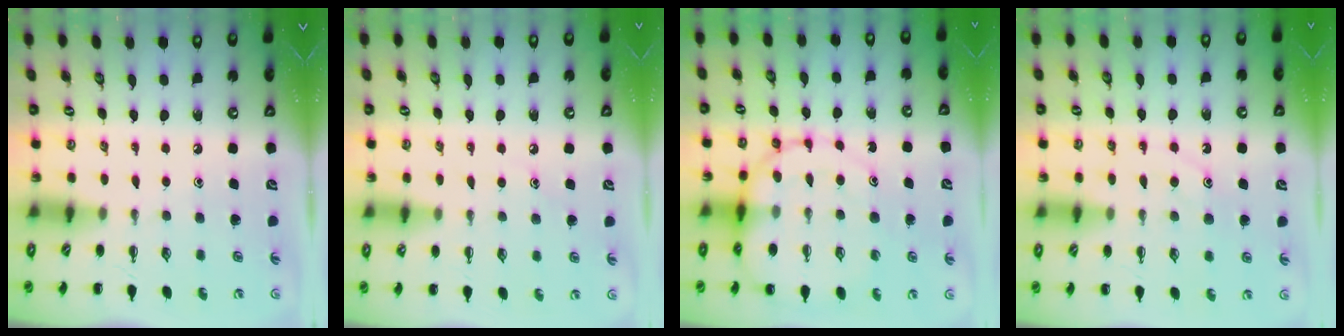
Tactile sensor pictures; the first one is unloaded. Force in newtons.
{"total": 6.7, "press": 6.5, "slide": 1.9}
{"total": 13.6, "press": 13.3, "slide": 2.6}
{"total": 10.3, "press": 10.3, "slide": 0.7}